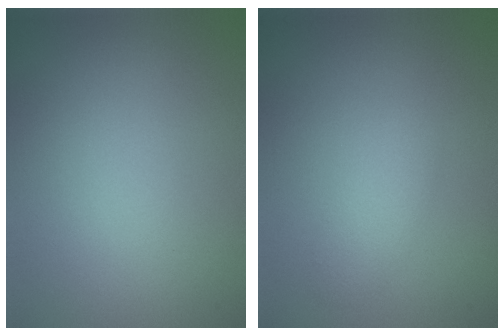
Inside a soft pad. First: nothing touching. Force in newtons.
{"total": 1.6, "press": 1.6, "slide": 0.1}